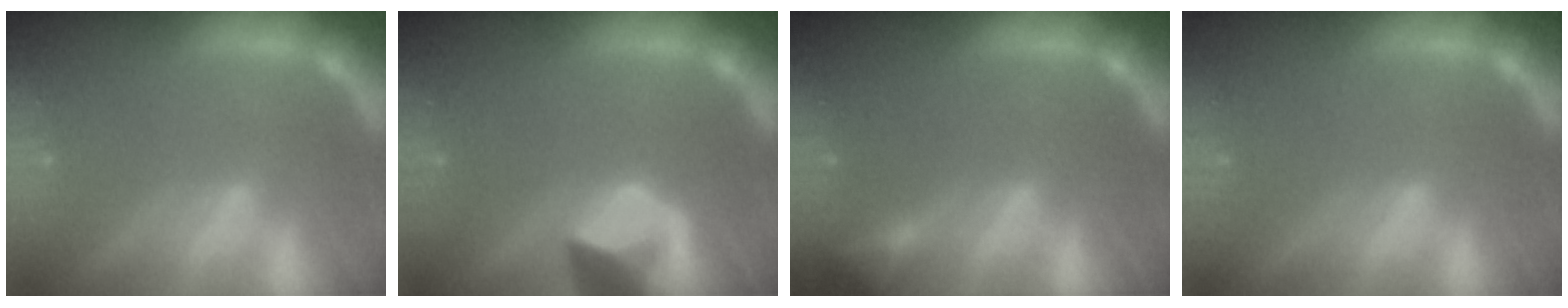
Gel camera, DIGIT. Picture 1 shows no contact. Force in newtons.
{"total": 4.0}
{"total": 1.9}
{"total": 0.0}